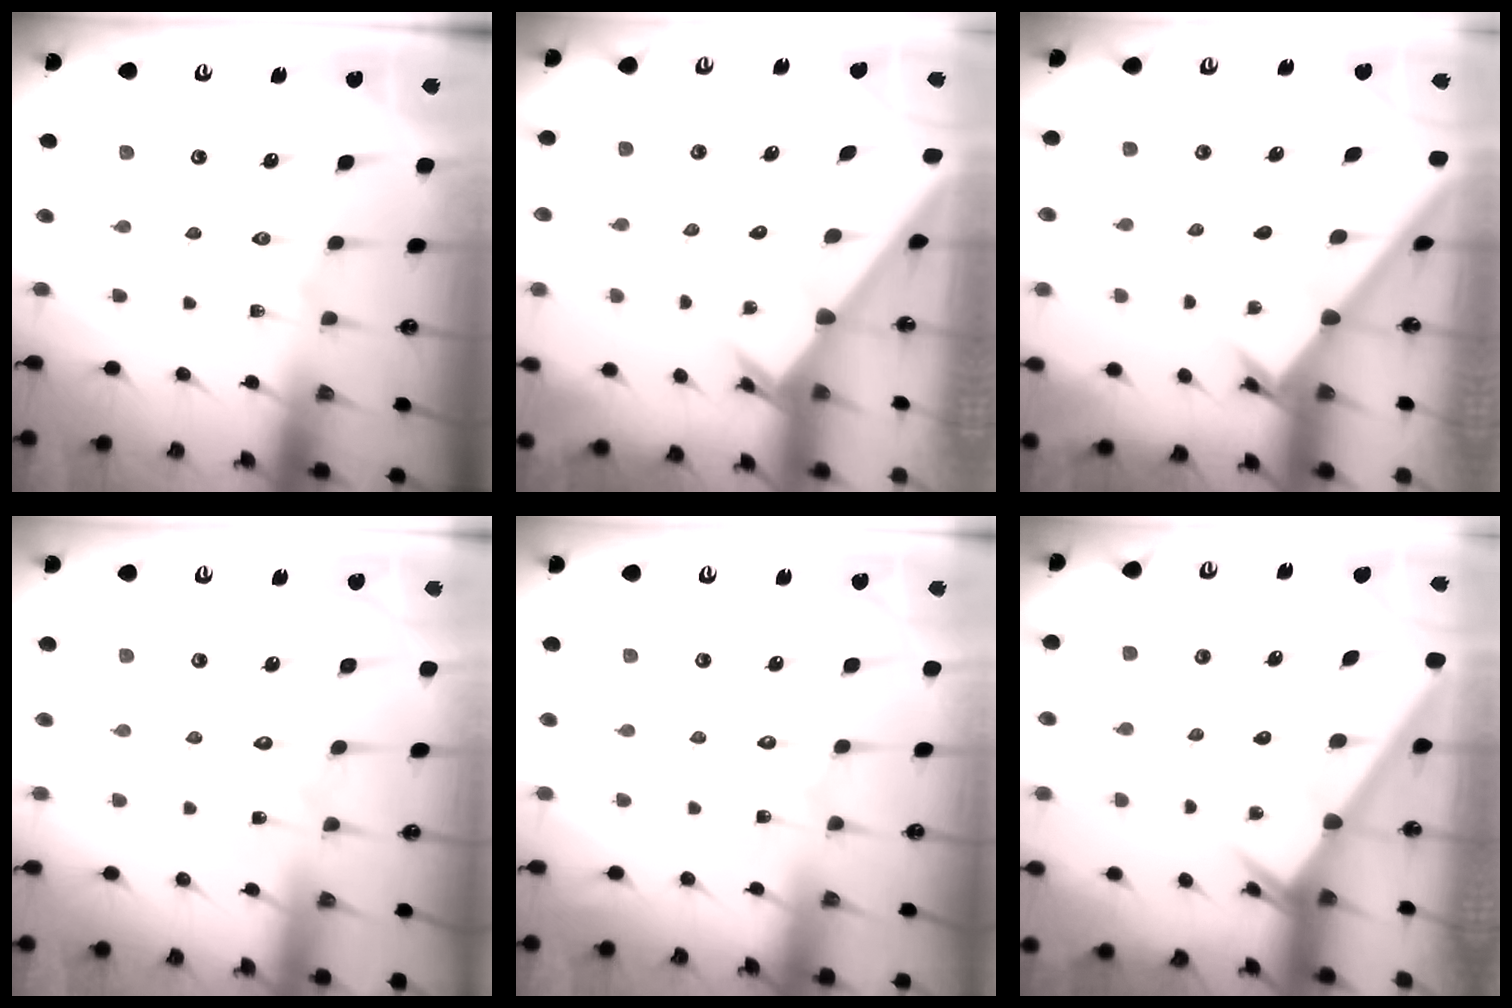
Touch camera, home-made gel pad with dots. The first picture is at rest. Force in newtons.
{"total": 1.3, "press": 1.3, "slide": 0.1}
{"total": 1.7, "press": 1.7, "slide": 0.1}
{"total": 4.6, "press": 4.6, "slide": 0.3}
{"total": 3.4, "press": 3.4, "slide": 0.3}
{"total": 2.6, "press": 2.6, "slide": 0.0}